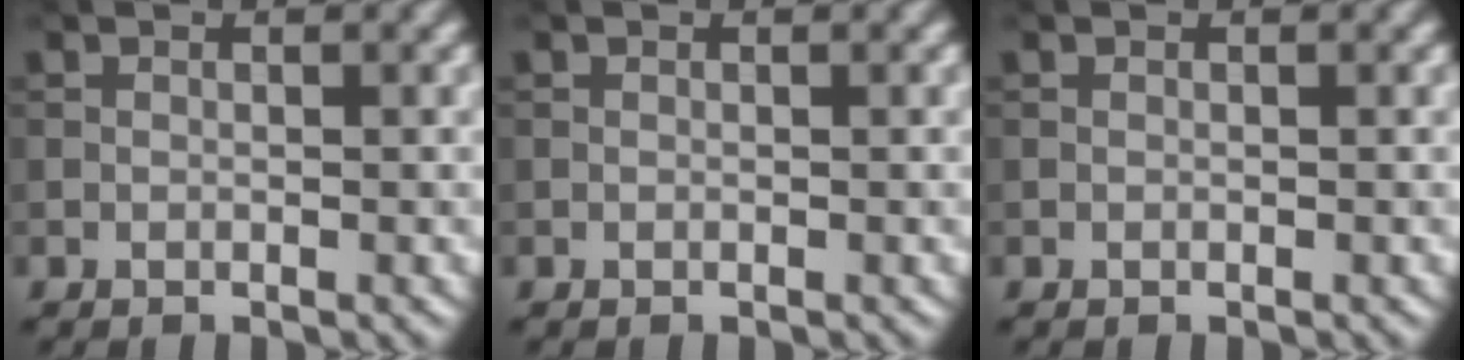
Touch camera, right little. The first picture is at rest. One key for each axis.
{"total": 0.0}
{"total": 0.0}